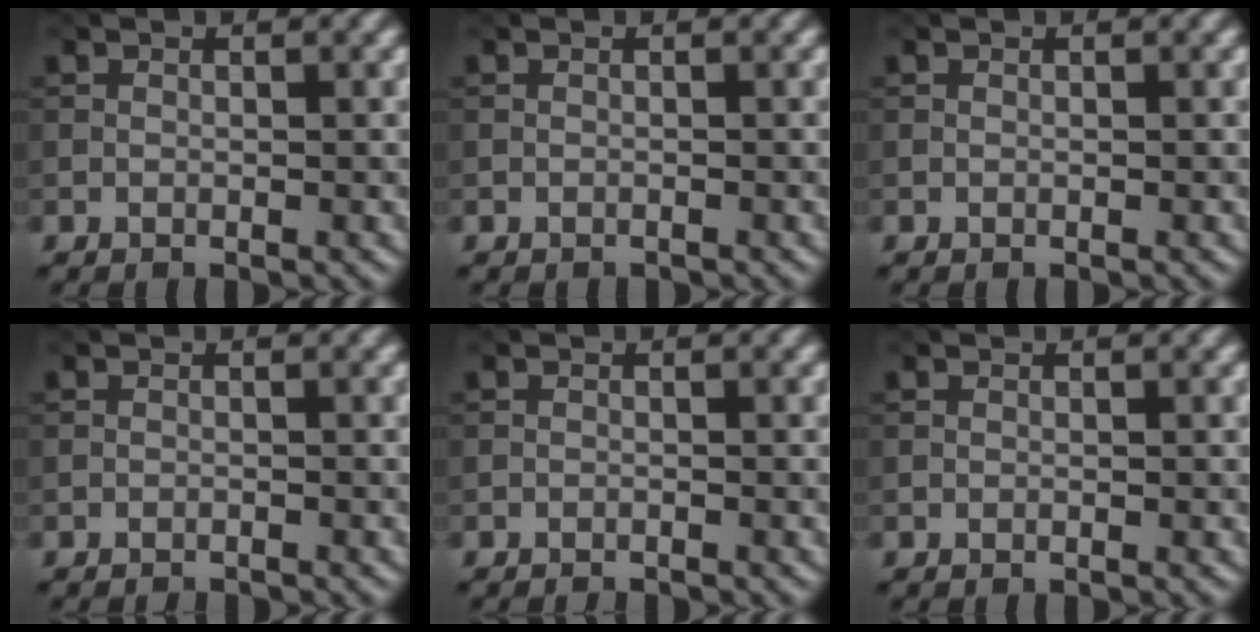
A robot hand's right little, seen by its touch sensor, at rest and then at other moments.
{"total": 0.6, "force": [-0.6, 0.0, 0.0], "torque": [0.003, -0.002, -0.012]}
{"total": 0.0}
{"total": 1.2, "force": [-1.1, 0.2, 0.3], "torque": [0.004, 0.000, -0.019]}
{"total": 1.1, "force": [-1.0, 0.2, 0.3], "torque": [0.003, -0.001, -0.018]}
{"total": 0.0}